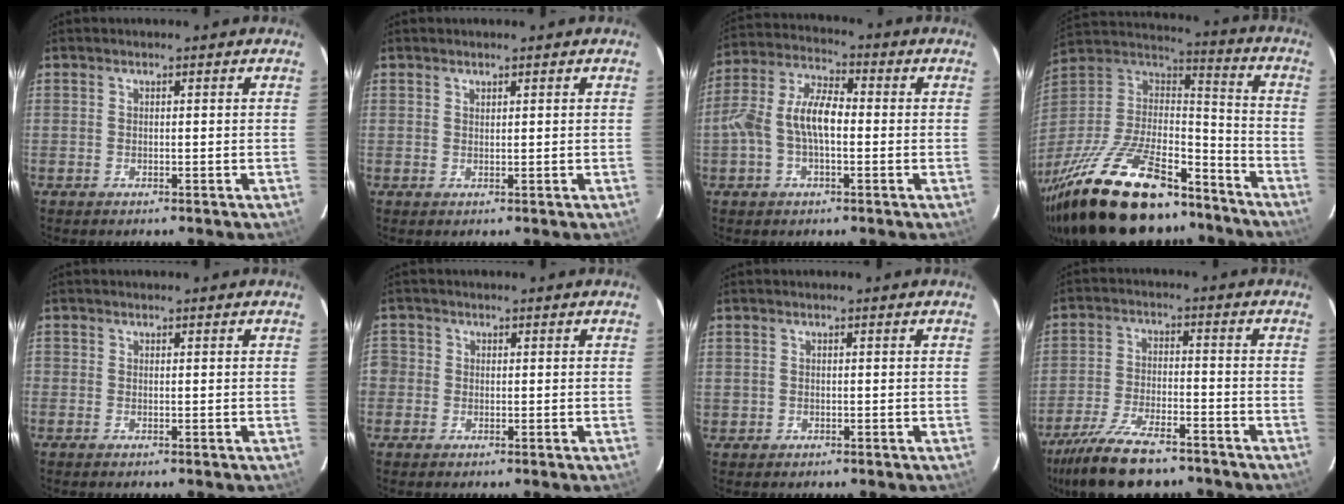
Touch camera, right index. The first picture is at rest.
{"total": 0.6, "force": [0.6, 0.3, 0.1], "torque": [-0.002, 0.001, 0.011]}
{"total": 9.5, "force": [-1.3, 4.6, 8.2], "torque": [-0.175, 0.021, -0.026]}
{"total": 34.8, "force": [-24.6, 13.7, 20.5], "torque": [-0.416, -0.018, -0.385]}
{"total": 0.0}
{"total": 3.3, "force": [-1.0, 3.1, 0.5], "torque": [-0.010, 0.008, -0.024]}
{"total": 1.5, "force": [-0.3, 1.5, 0.2], "torque": [-0.005, 0.001, -0.001]}
{"total": 16.5, "force": [-13.2, 5.4, 8.4], "torque": [-0.186, -0.026, -0.222]}